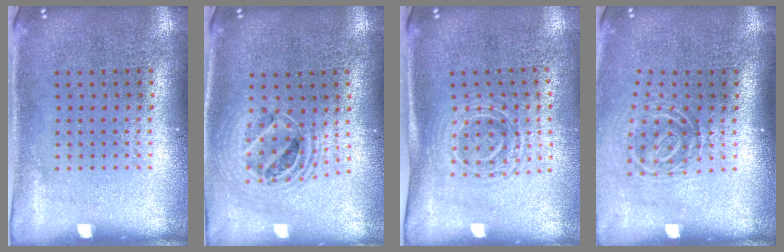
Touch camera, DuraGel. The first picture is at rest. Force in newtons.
{"total": 1.8, "press": 1.5, "slide": 1.1}
{"total": 1.6, "press": 1.3, "slide": 0.9}
{"total": 1.8, "press": 1.2, "slide": 1.4}